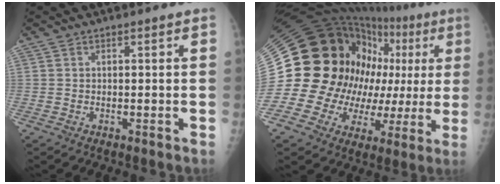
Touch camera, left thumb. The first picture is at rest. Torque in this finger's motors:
{"motor_torque": [1.12, 3.80, 0.38, 0.03, 0.26]}